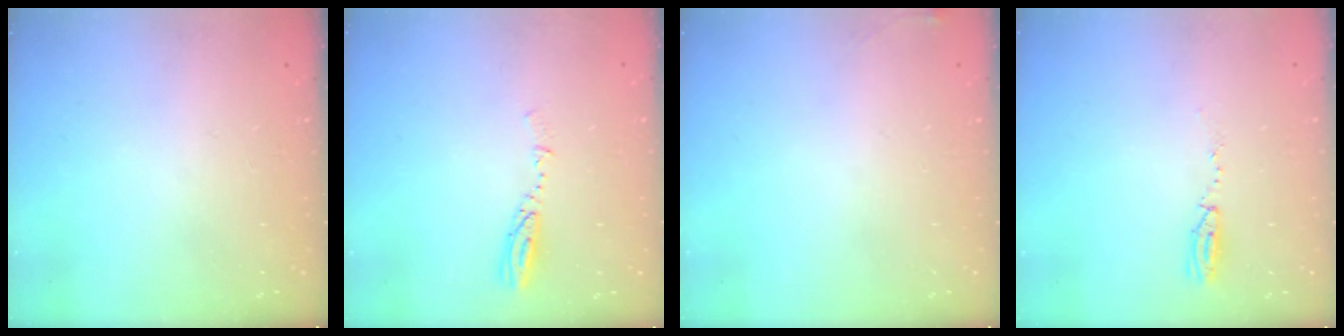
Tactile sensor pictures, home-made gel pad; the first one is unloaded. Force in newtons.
{"total": 3.8, "press": 3.7, "slide": 0.2}
{"total": 3.9, "press": 3.8, "slide": 0.6}
{"total": 3.2, "press": 2.6, "slide": 1.9}